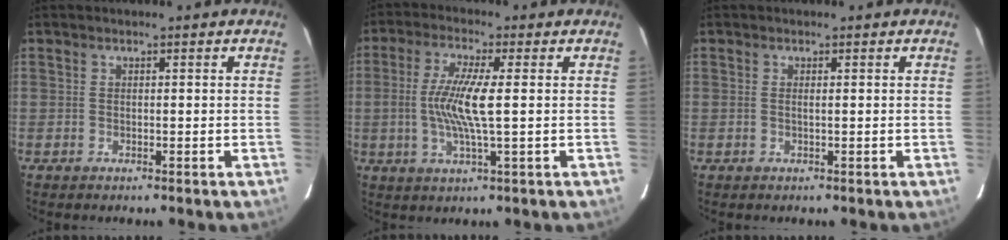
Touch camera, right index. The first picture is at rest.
{"total": 9.0, "force": [-0.1, 0.8, 8.9], "torque": [-0.177, -0.003, -0.005]}
{"total": 0.6, "force": [0.0, -0.2, 0.6], "torque": [-0.011, 0.001, -0.001]}